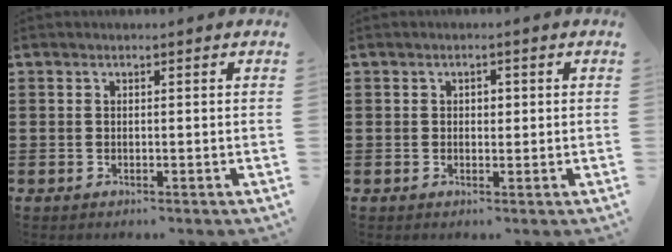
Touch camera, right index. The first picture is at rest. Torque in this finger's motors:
{"motor_torque": [0.29, -0.21, 0.01, 0.03]}